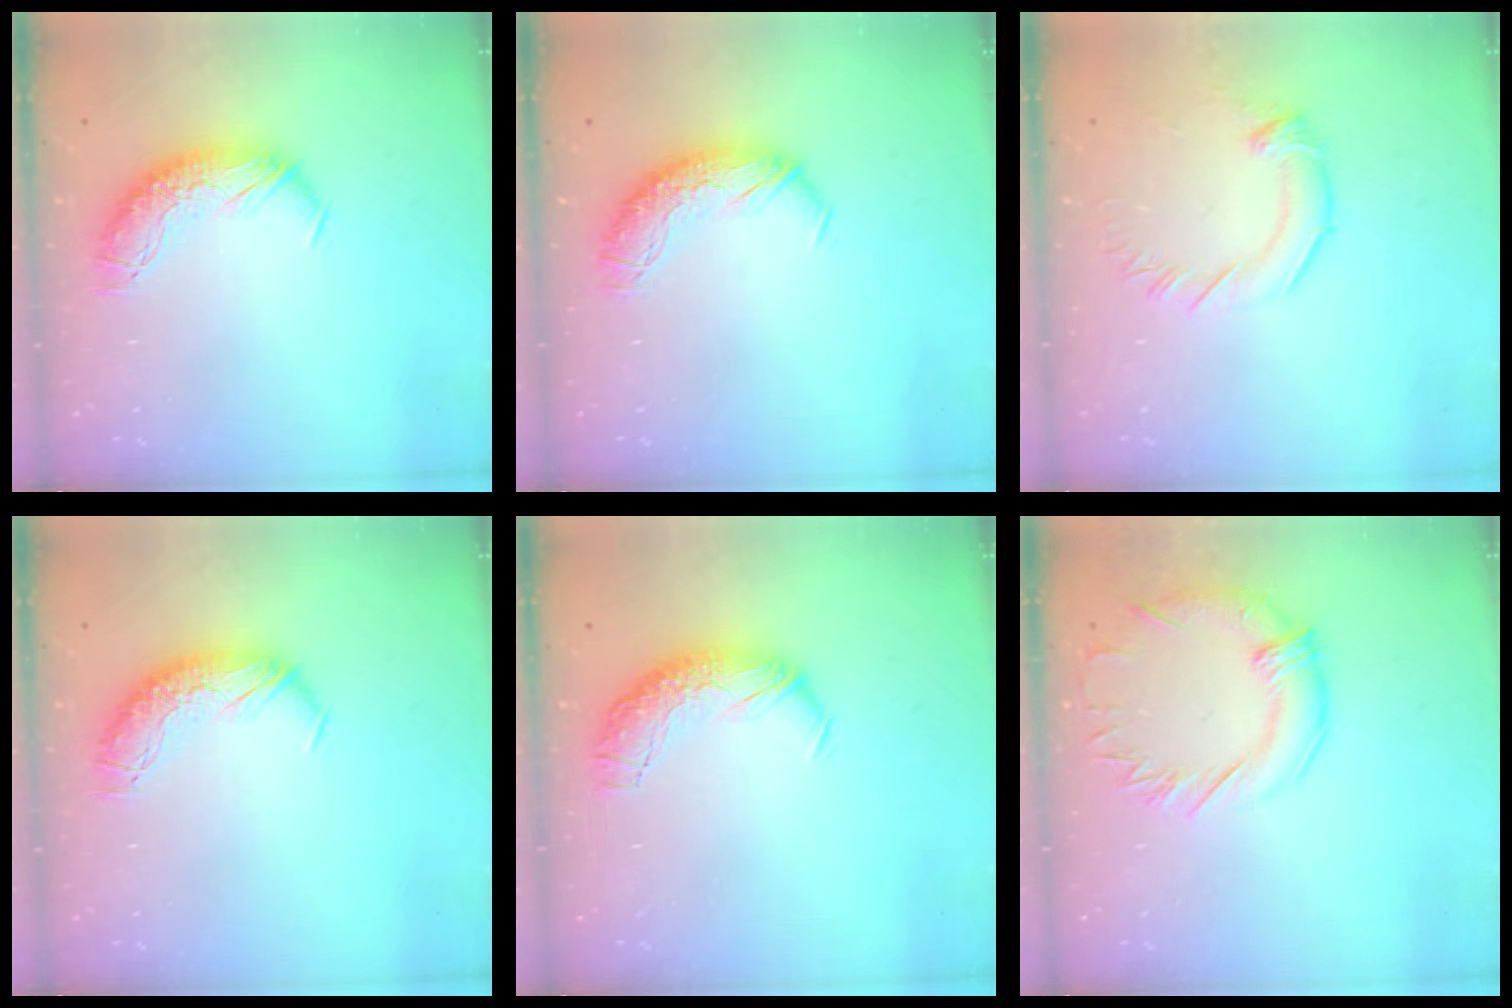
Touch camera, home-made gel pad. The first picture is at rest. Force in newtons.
{"total": 0.0}
{"total": 1.9, "press": 1.8, "slide": 0.7}
{"total": 0.0}
{"total": 1.5, "press": 0.9, "slide": 1.2}
{"total": 1.9, "press": 1.6, "slide": 1.1}